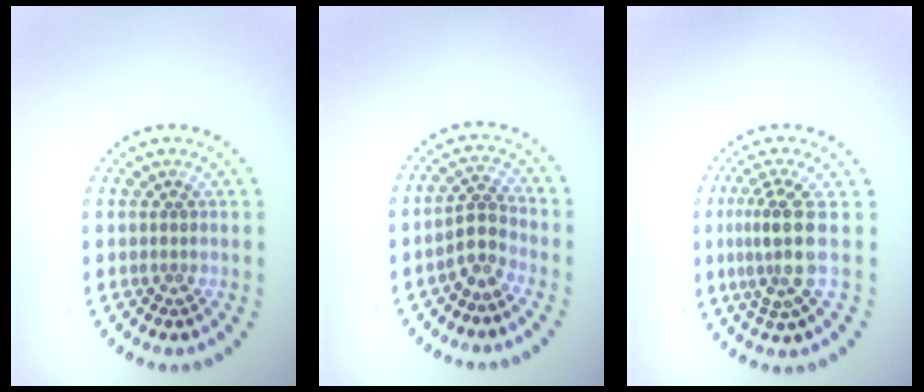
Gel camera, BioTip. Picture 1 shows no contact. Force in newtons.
{"total": 2.5, "press": 2.0, "slide": 1.5}
{"total": 3.9, "press": 2.9, "slide": 2.5}